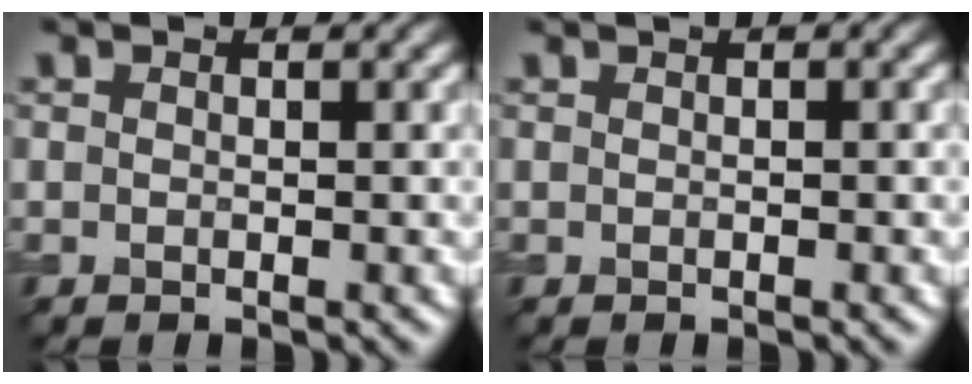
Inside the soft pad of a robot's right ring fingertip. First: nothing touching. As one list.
[{"total": 0.6, "force": [0.3, 0.1, 0.5], "torque": [-0.010, 0.005, 0.003]}]